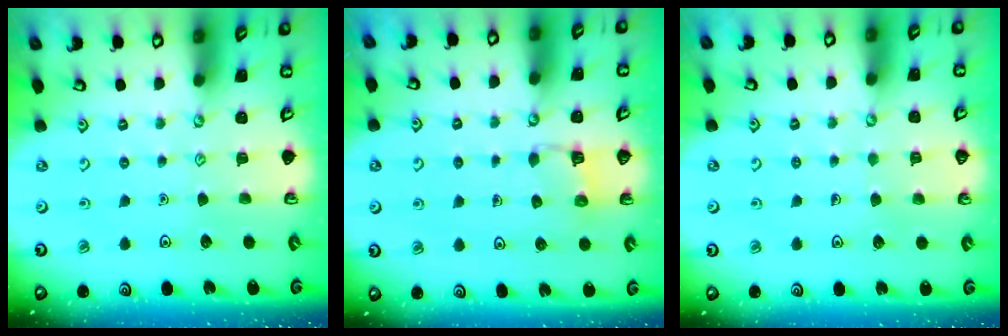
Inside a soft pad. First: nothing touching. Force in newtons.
{"total": 4.1, "press": 4.1, "slide": 0.4}
{"total": 3.2, "press": 3.2, "slide": 0.2}